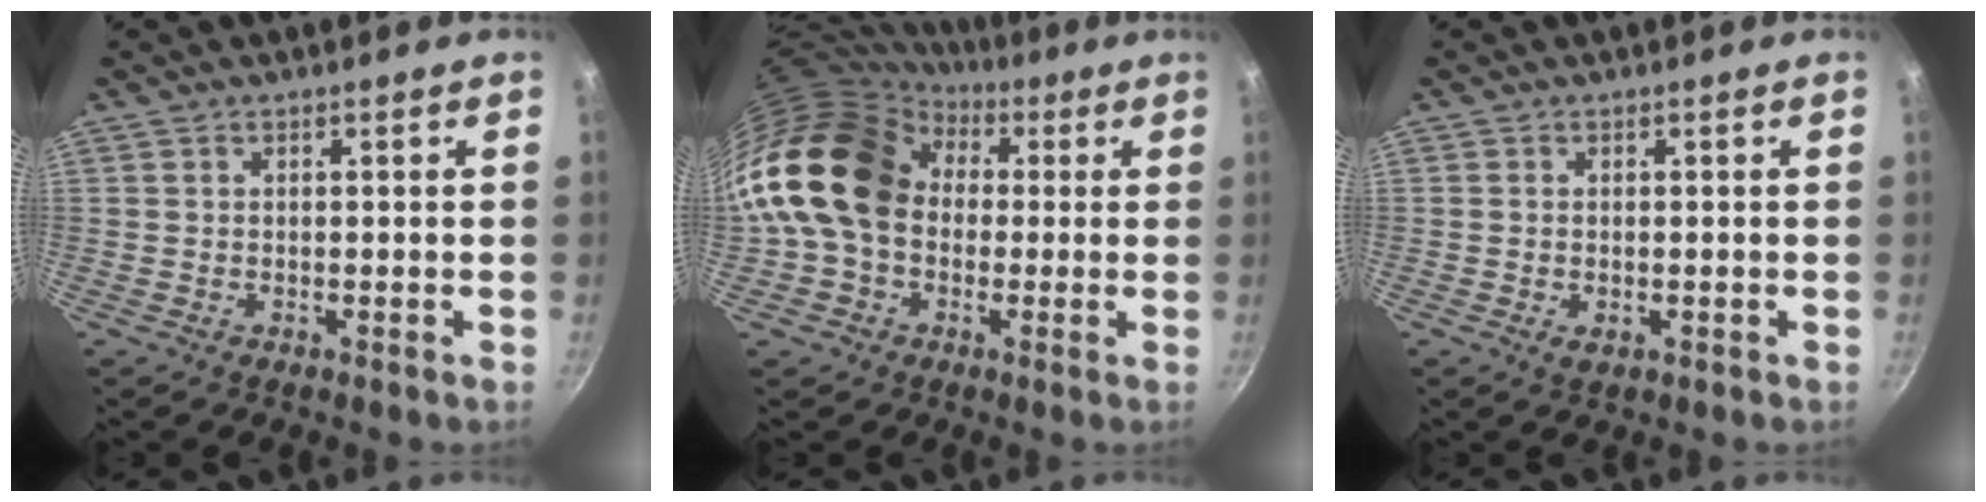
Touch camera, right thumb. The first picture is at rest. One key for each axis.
{"total": 18.8, "fx": 2.1, "fy": 14.4, "fz": 11.8, "tx": -0.198, "ty": 0.040, "tz": 0.026}
{"total": 1.7, "fx": -0.4, "fy": 1.0, "fz": 1.3, "tx": -0.021, "ty": -0.003, "tz": -0.005}